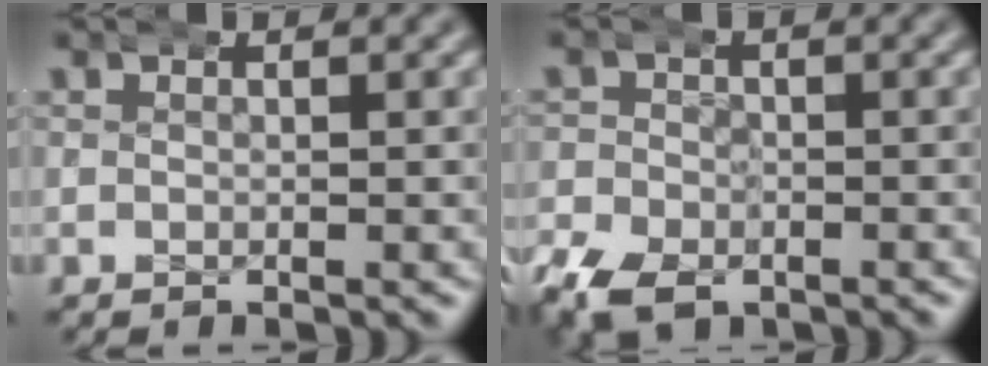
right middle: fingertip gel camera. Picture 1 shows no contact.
{"total": 4.7, "force": [-3.2, 3.0, 1.7], "torque": [-0.024, -0.014, -0.048]}